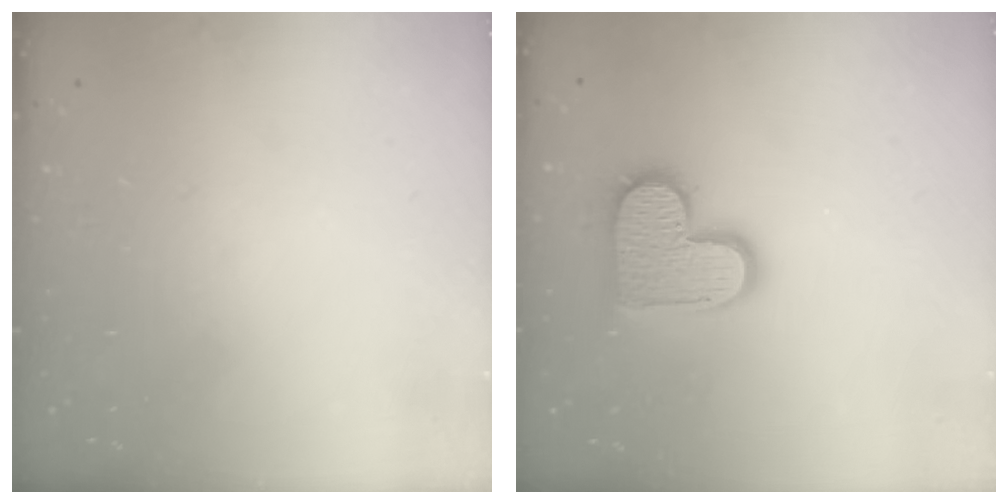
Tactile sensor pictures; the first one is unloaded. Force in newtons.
{"total": 13.5, "press": 13.5, "slide": 0.8}